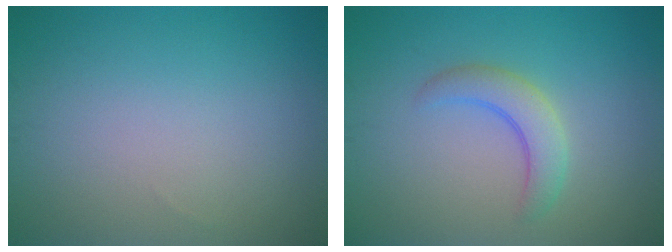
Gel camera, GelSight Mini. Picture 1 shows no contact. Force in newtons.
{"total": 3.0, "press": 3.0, "slide": 0.3}